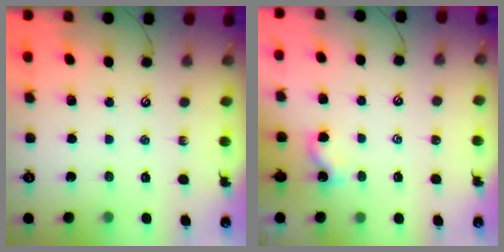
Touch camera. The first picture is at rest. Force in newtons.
{"total": 0.0}